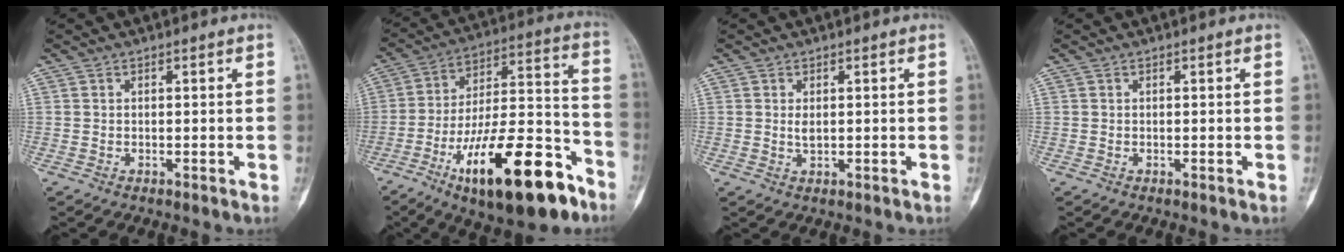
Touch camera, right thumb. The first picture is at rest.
{"total": 25.2, "force": [-13.5, 8.6, 19.5], "torque": [-0.297, 0.078, -0.212]}
{"total": 1.5, "force": [0.4, 0.8, 1.3], "torque": [-0.022, -0.004, 0.010]}
{"total": 0.0}